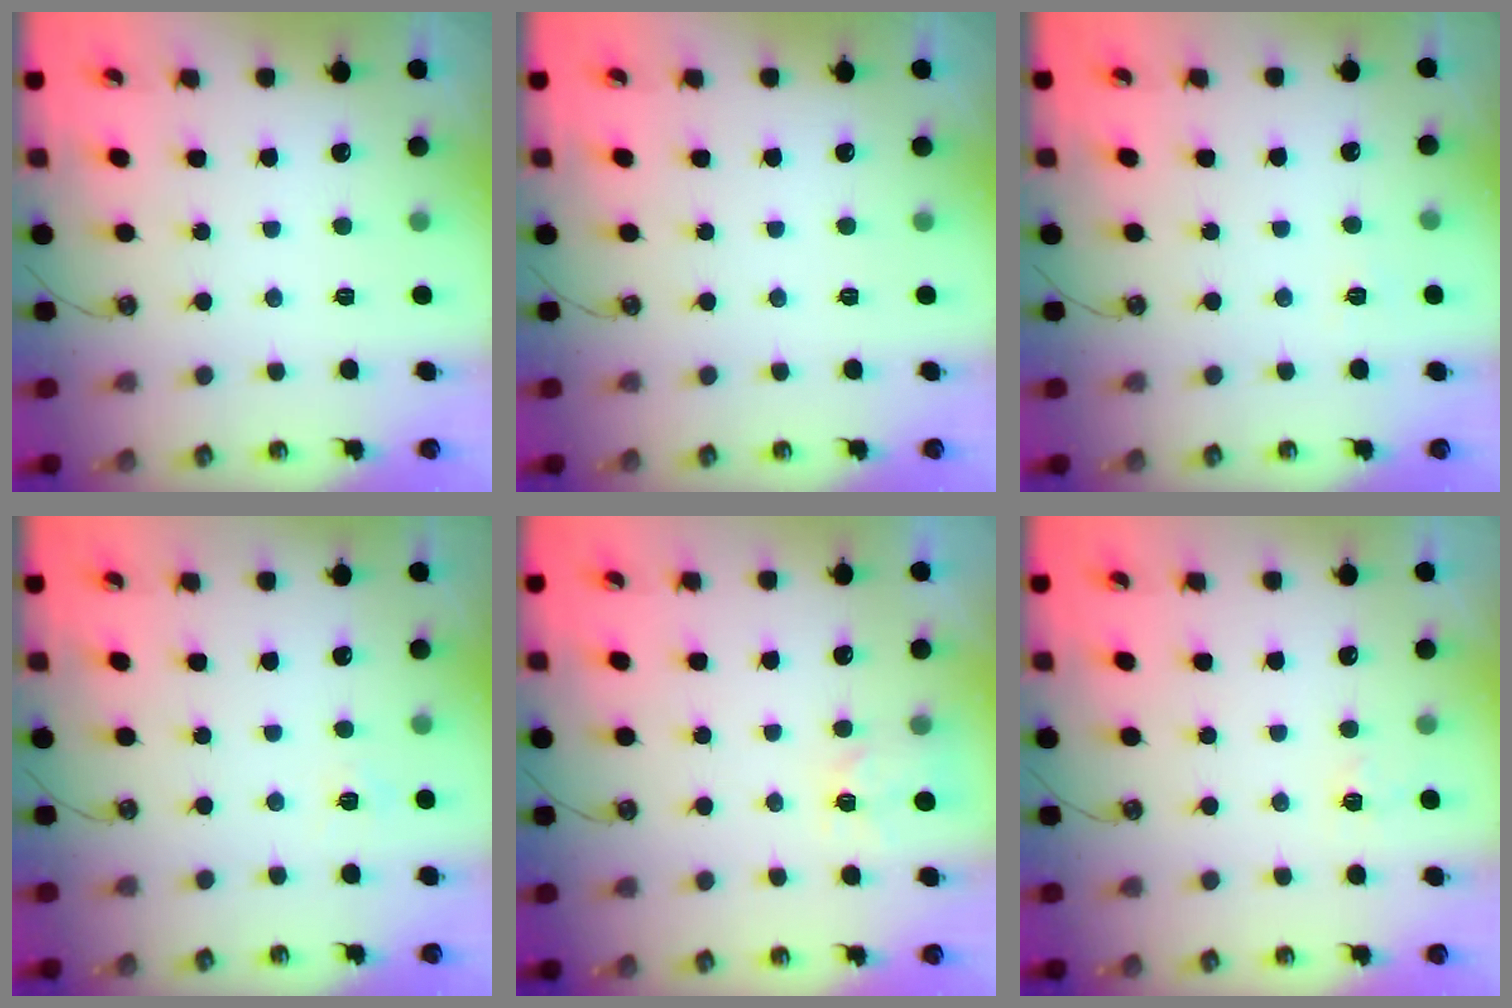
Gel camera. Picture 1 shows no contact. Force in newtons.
{"total": 0.0}
{"total": 3.1, "press": 3.1, "slide": 0.5}
{"total": 4.3, "press": 4.3, "slide": 0.4}
{"total": 2.9, "press": 2.8, "slide": 0.4}
{"total": 3.4, "press": 3.3, "slide": 0.5}